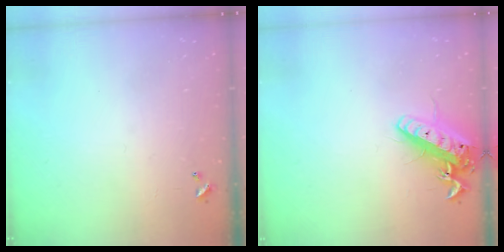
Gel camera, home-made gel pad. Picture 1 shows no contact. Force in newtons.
{"total": 14.8, "press": 14.6, "slide": 2.9}